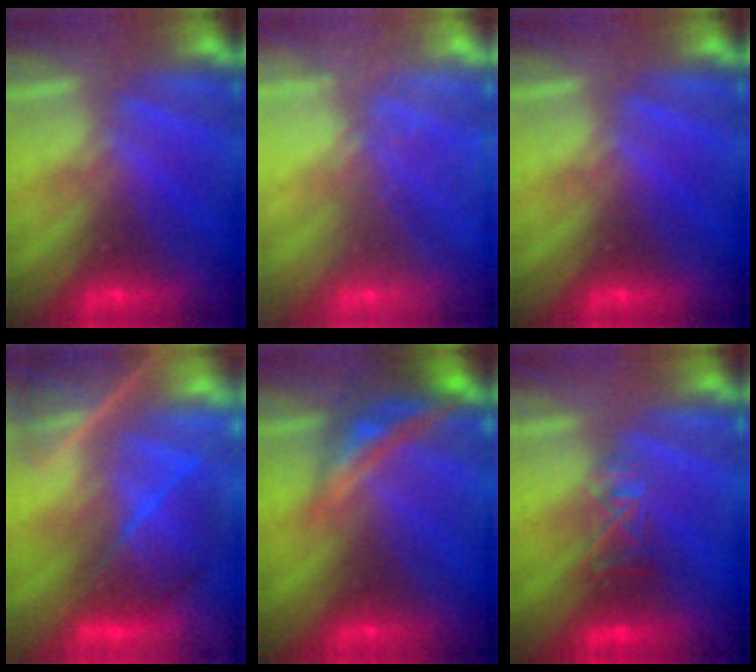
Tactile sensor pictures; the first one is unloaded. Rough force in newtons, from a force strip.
{"total": 7.5}
{"total": 0.0}
{"total": 7.6}
{"total": 6.3}
{"total": 2.9}